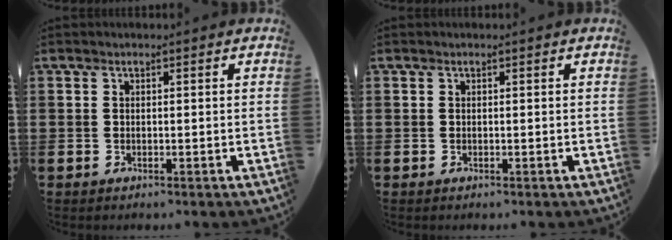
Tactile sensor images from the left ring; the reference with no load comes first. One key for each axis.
{"total": 0.0}